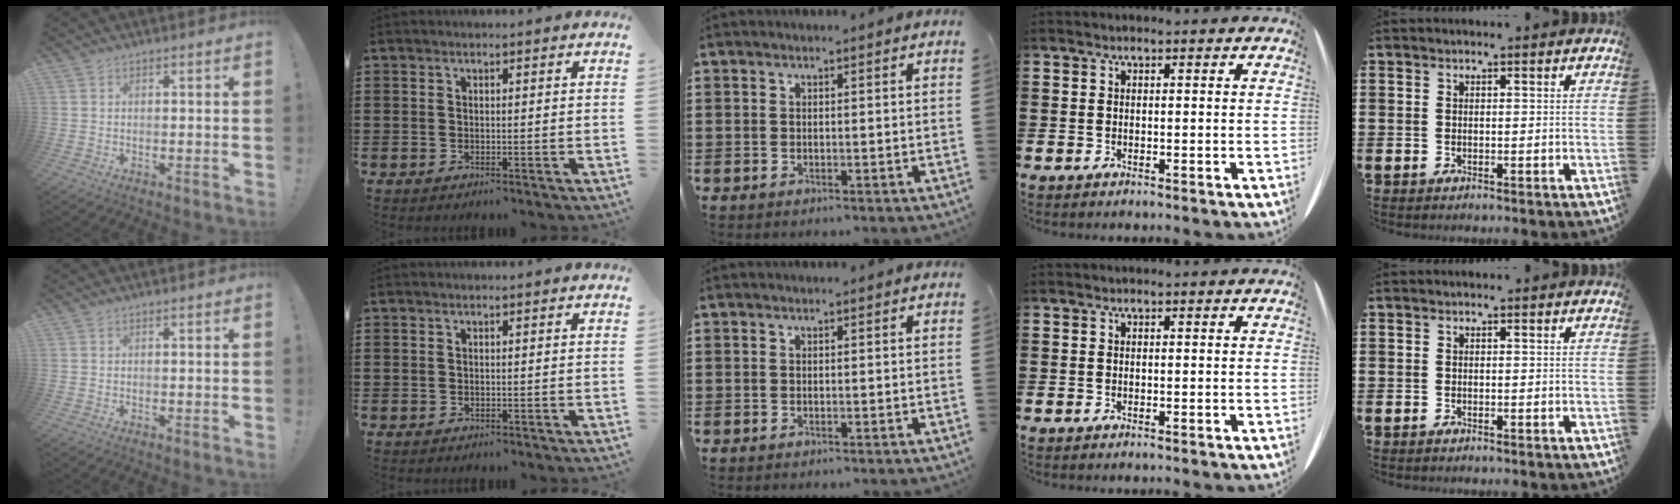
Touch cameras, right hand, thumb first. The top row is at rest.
{}